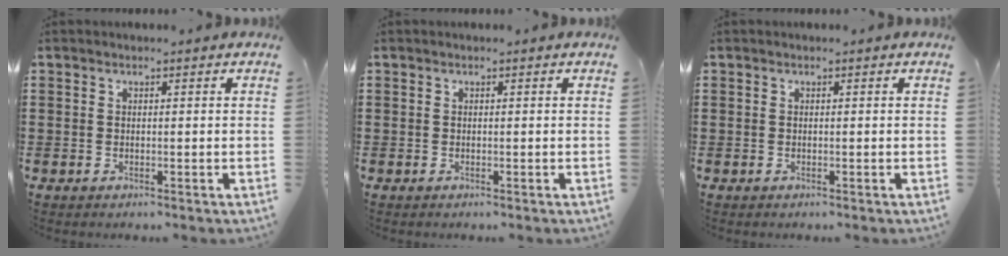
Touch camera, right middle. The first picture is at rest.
{"total": 0.0}
{"total": 0.0}